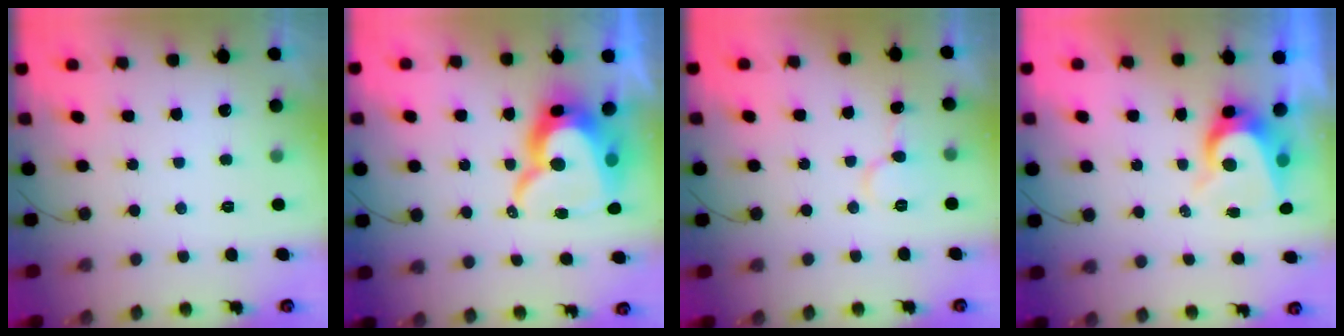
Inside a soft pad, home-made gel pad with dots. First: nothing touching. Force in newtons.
{"total": 17.9, "press": 17.8, "slide": 1.5}
{"total": 6.6, "press": 6.6, "slide": 0.6}
{"total": 7.5, "press": 7.4, "slide": 0.8}